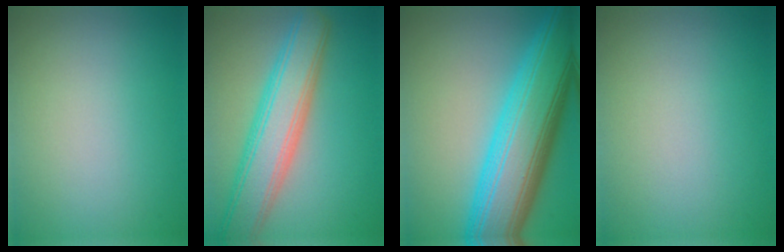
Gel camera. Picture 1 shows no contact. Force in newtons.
{"total": 7.2, "press": 7.2, "slide": 0.1}
{"total": 12.4, "press": 12.4, "slide": 0.2}
{"total": 0.0}